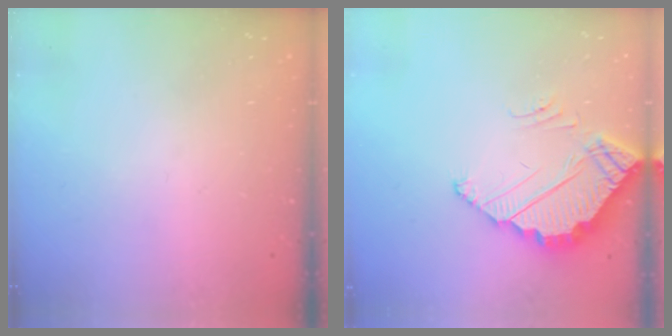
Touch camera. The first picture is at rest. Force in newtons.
{"total": 4.0, "press": 4.0, "slide": 0.1}